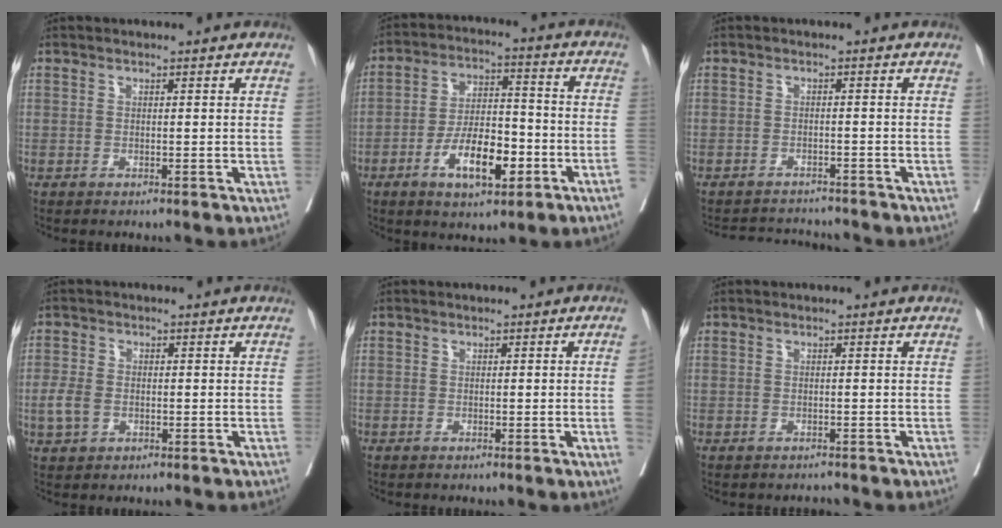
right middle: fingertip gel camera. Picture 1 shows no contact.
{"total": 10.1, "force": [-4.4, 3.3, 8.5], "torque": [-0.150, 0.008, -0.076]}
{"total": 5.2, "force": [-5.2, -0.1, -0.1], "torque": [0.005, 0.000, -0.080]}
{"total": 3.4, "force": [-0.8, 2.3, 2.3], "torque": [-0.059, 0.003, -0.014]}
{"total": 2.5, "force": [-0.3, -1.0, 2.3], "torque": [-0.033, -0.004, 0.001]}
{"total": 0.8, "force": [-0.8, 0.1, -0.2], "torque": [0.001, -0.004, -0.014]}